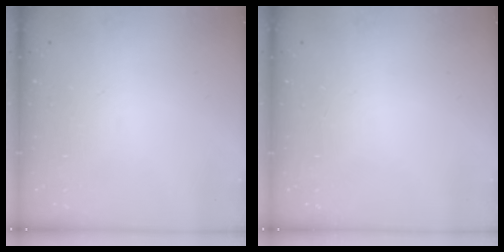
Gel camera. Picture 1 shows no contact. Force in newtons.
{"total": 0.0}